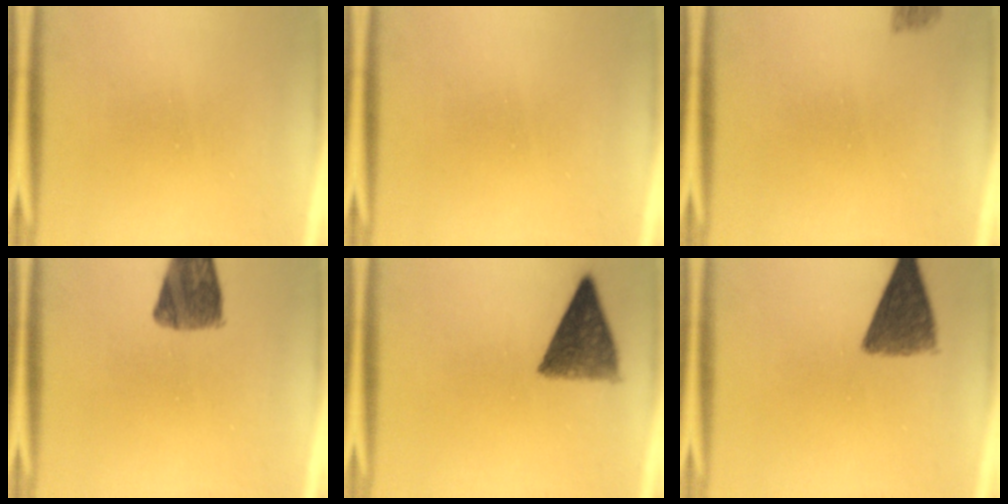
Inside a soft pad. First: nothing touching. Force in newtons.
{"total": 0.0}
{"total": 1.8}
{"total": 8.4}
{"total": 8.8}
{"total": 8.8}